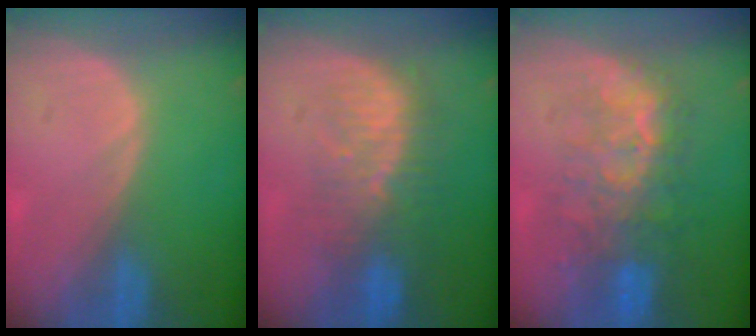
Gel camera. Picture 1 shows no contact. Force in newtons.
{"total": 9.2, "press": 8.3, "slide": 4.0}
{"total": 9.1, "press": 8.5, "slide": 3.1}